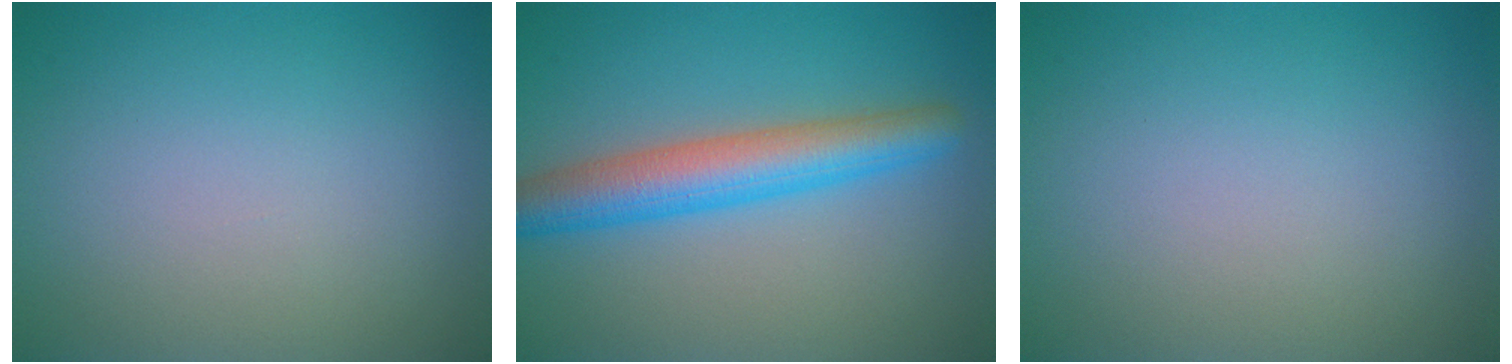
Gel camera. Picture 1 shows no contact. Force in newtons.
{"total": 5.6, "press": 5.6, "slide": 0.1}
{"total": 0.0}